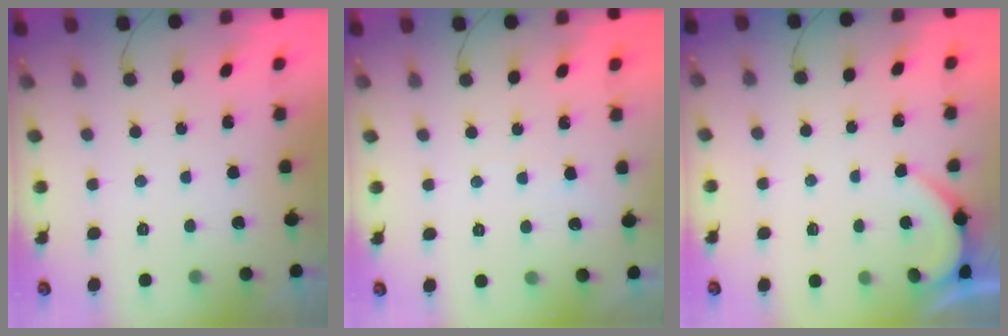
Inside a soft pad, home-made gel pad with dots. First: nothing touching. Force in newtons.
{"total": 1.9, "press": 1.8, "slide": 0.2}
{"total": 1.3, "press": 1.3, "slide": 0.2}